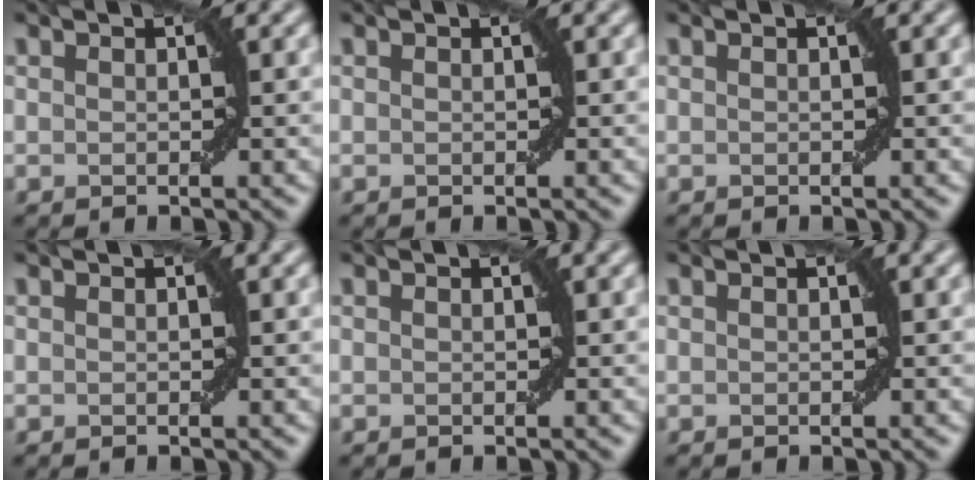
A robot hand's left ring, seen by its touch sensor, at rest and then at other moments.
{"total": 0.0}
{"total": 0.0}
{"total": 0.0}
{"total": 0.0}
{"total": 0.0}